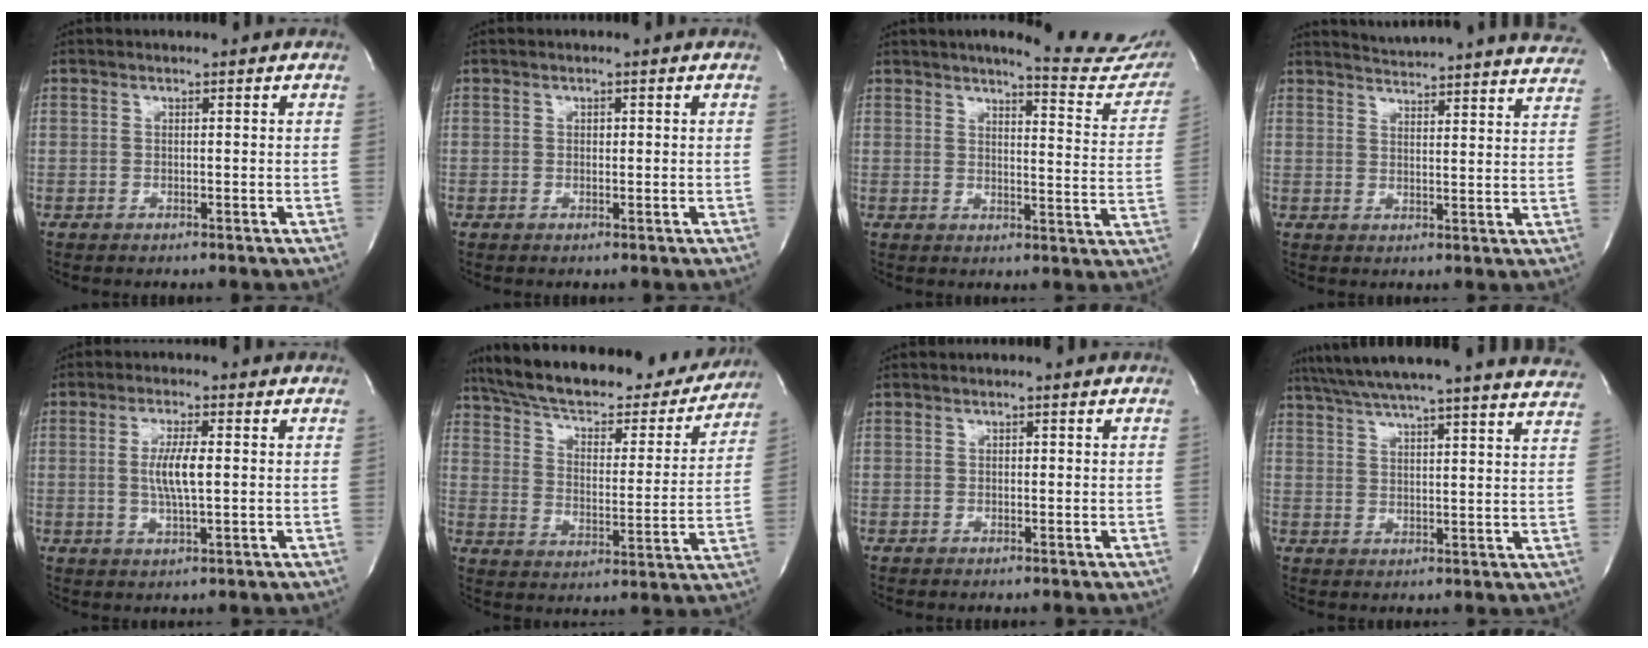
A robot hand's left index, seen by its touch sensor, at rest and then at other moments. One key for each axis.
{"total": 0.7, "fx": 0.1, "fy": 0.5, "fz": 0.5, "tx": -0.008, "ty": 0.000, "tz": 0.001}
{"total": 16.3, "fx": 14.9, "fy": 2.2, "fz": 6.3, "tx": -0.065, "ty": -0.066, "tz": 0.157}
{"total": 21.4, "fx": 20.6, "fy": 1.0, "fz": 5.6, "tx": -0.086, "ty": -0.072, "tz": 0.241}
{"total": 5.5, "fx": 0.2, "fy": 0.8, "fz": 5.4, "tx": -0.110, "ty": -0.002, "tz": 0.003}
{"total": 27.4, "fx": 23.8, "fy": 7.6, "fz": 11.4, "tx": -0.191, "ty": -0.005, "tz": 0.320}
{"total": 0.5, "fx": 0.0, "fy": 0.4, "fz": 0.4, "tx": -0.007, "ty": 0.000, "tz": 0.000}
{"total": 29.3, "fx": 26.6, "fy": 1.2, "fz": 12.2, "tx": -0.208, "ty": -0.041, "tz": 0.332}